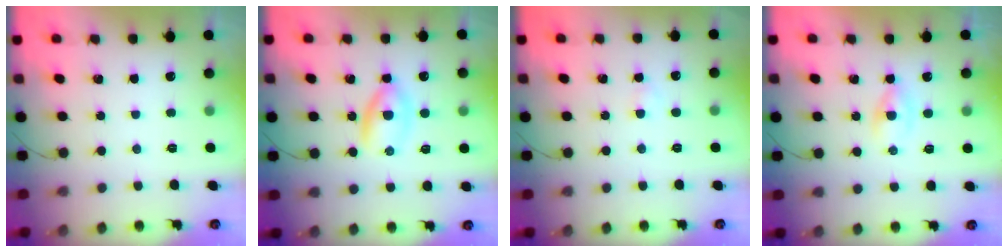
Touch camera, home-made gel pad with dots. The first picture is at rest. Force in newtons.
{"total": 3.0, "press": 2.9, "slide": 0.9}
{"total": 1.3, "press": 1.1, "slide": 0.7}
{"total": 1.5, "press": 1.3, "slide": 0.8}